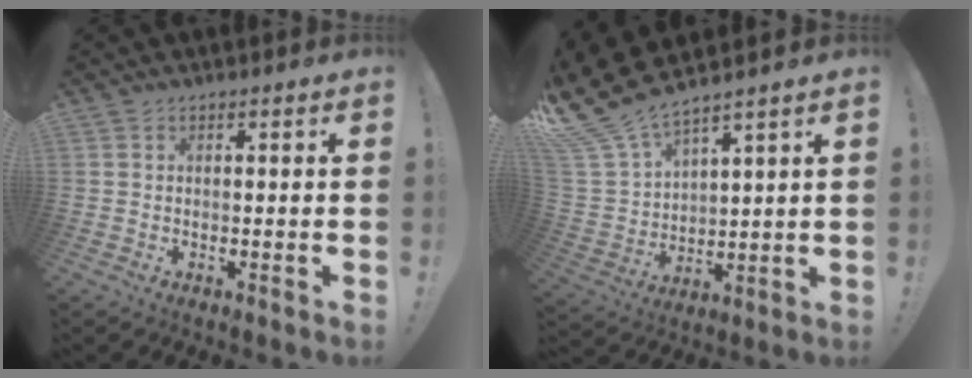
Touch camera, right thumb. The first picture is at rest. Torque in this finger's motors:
{"motor_torque": [-0.15, 0.23, 0.20, 0.22, 0.04]}